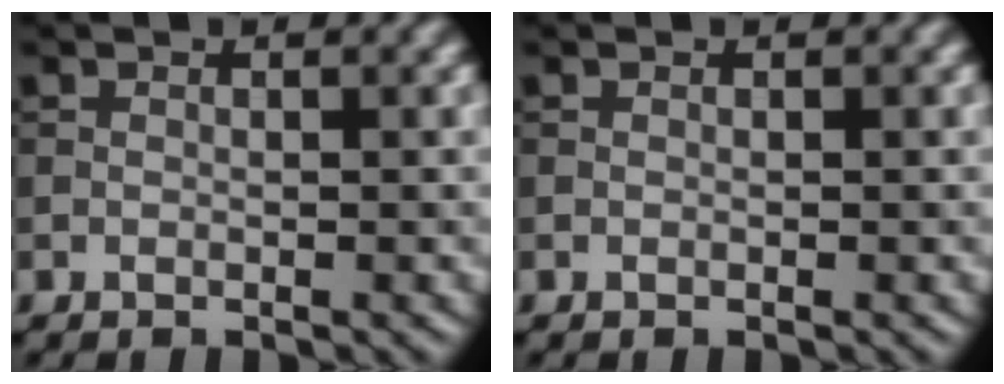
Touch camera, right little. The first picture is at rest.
{"total": 0.0}